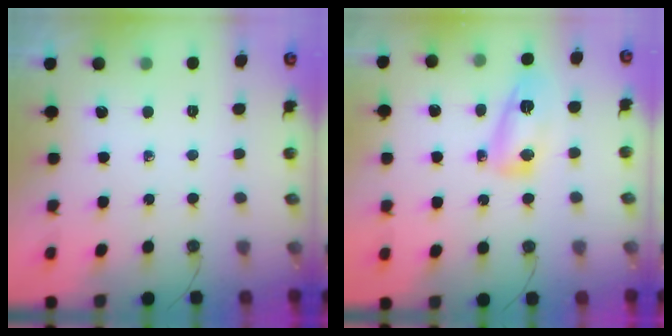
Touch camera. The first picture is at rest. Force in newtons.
{"total": 8.9, "press": 8.9, "slide": 0.4}